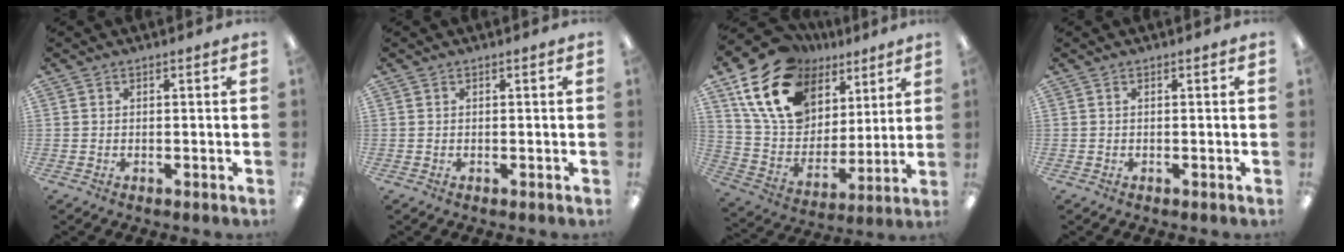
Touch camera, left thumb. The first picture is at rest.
{"total": 0.0}
{"total": 20.8, "force": [10.8, 14.4, 10.4], "torque": [-0.198, -0.035, 0.205]}
{"total": 0.0}